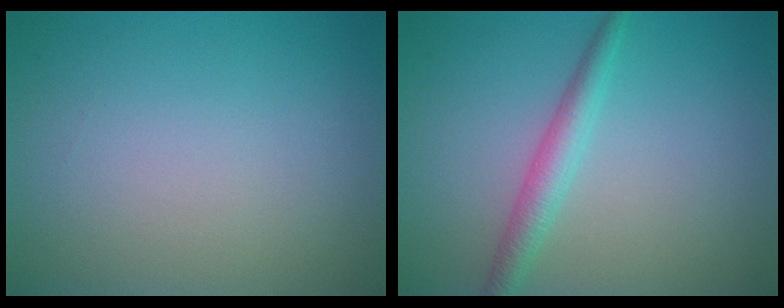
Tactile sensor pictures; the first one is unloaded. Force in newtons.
{"total": 2.5, "press": 2.5, "slide": 0.1}